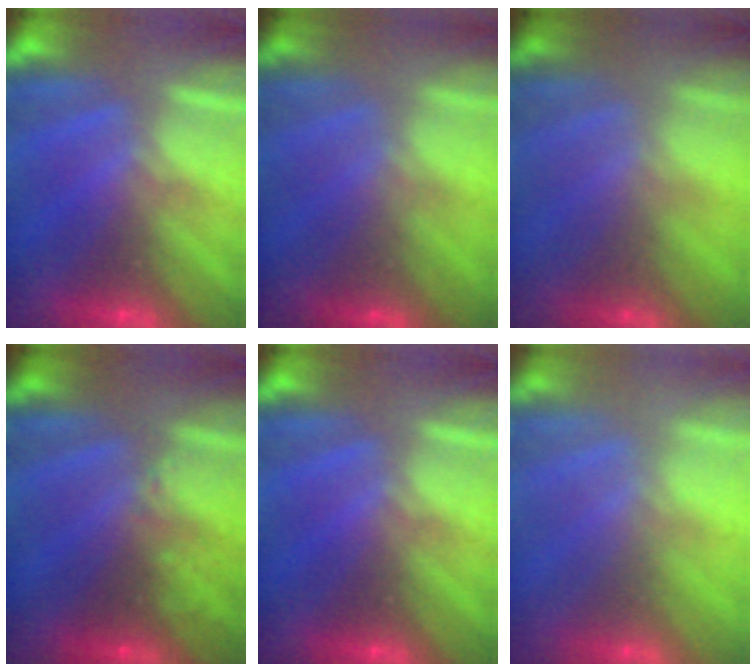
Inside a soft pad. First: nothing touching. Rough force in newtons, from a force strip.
{"total": 1.4}
{"total": 1.4}
{"total": 2.9}
{"total": 0.0}
{"total": 7.8}